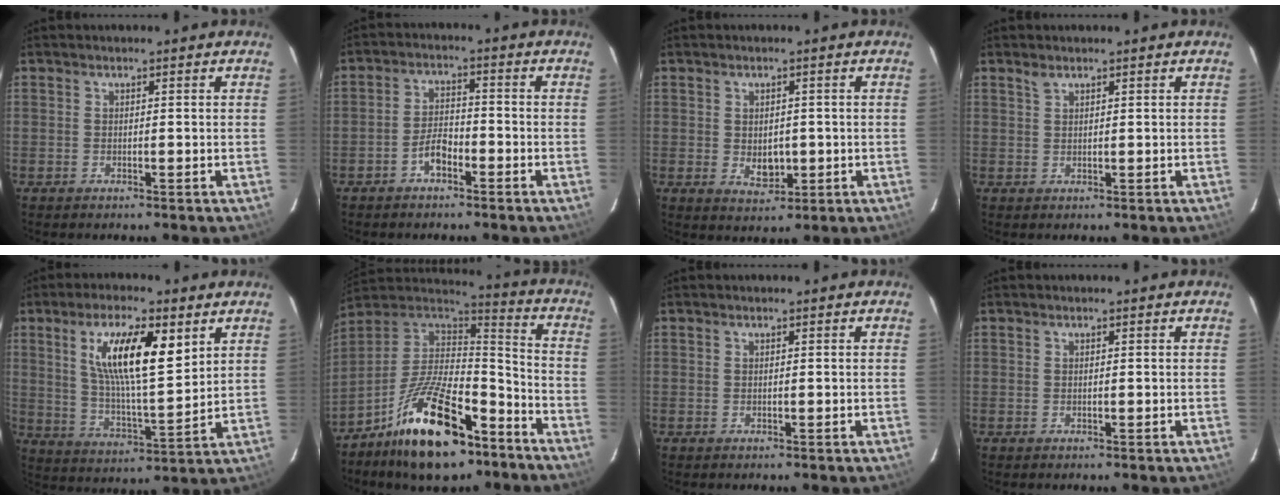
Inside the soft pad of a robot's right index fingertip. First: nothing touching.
{"total": 4.3, "force": [-2.8, 2.0, 2.6], "torque": [-0.059, 0.012, -0.051]}
{"total": 4.5, "force": [-0.5, 3.3, 2.9], "torque": [-0.046, -0.005, -0.002]}
{"total": 1.1, "force": [0.9, 0.4, 0.5], "torque": [-0.007, 0.003, 0.018]}
{"total": 14.8, "force": [6.3, 4.0, 12.7], "torque": [-0.225, 0.006, 0.114]}
{"total": 22.1, "force": [-13.2, 9.3, 15.2], "torque": [-0.279, 0.004, -0.215]}
{"total": 0.0}
{"total": 0.0}